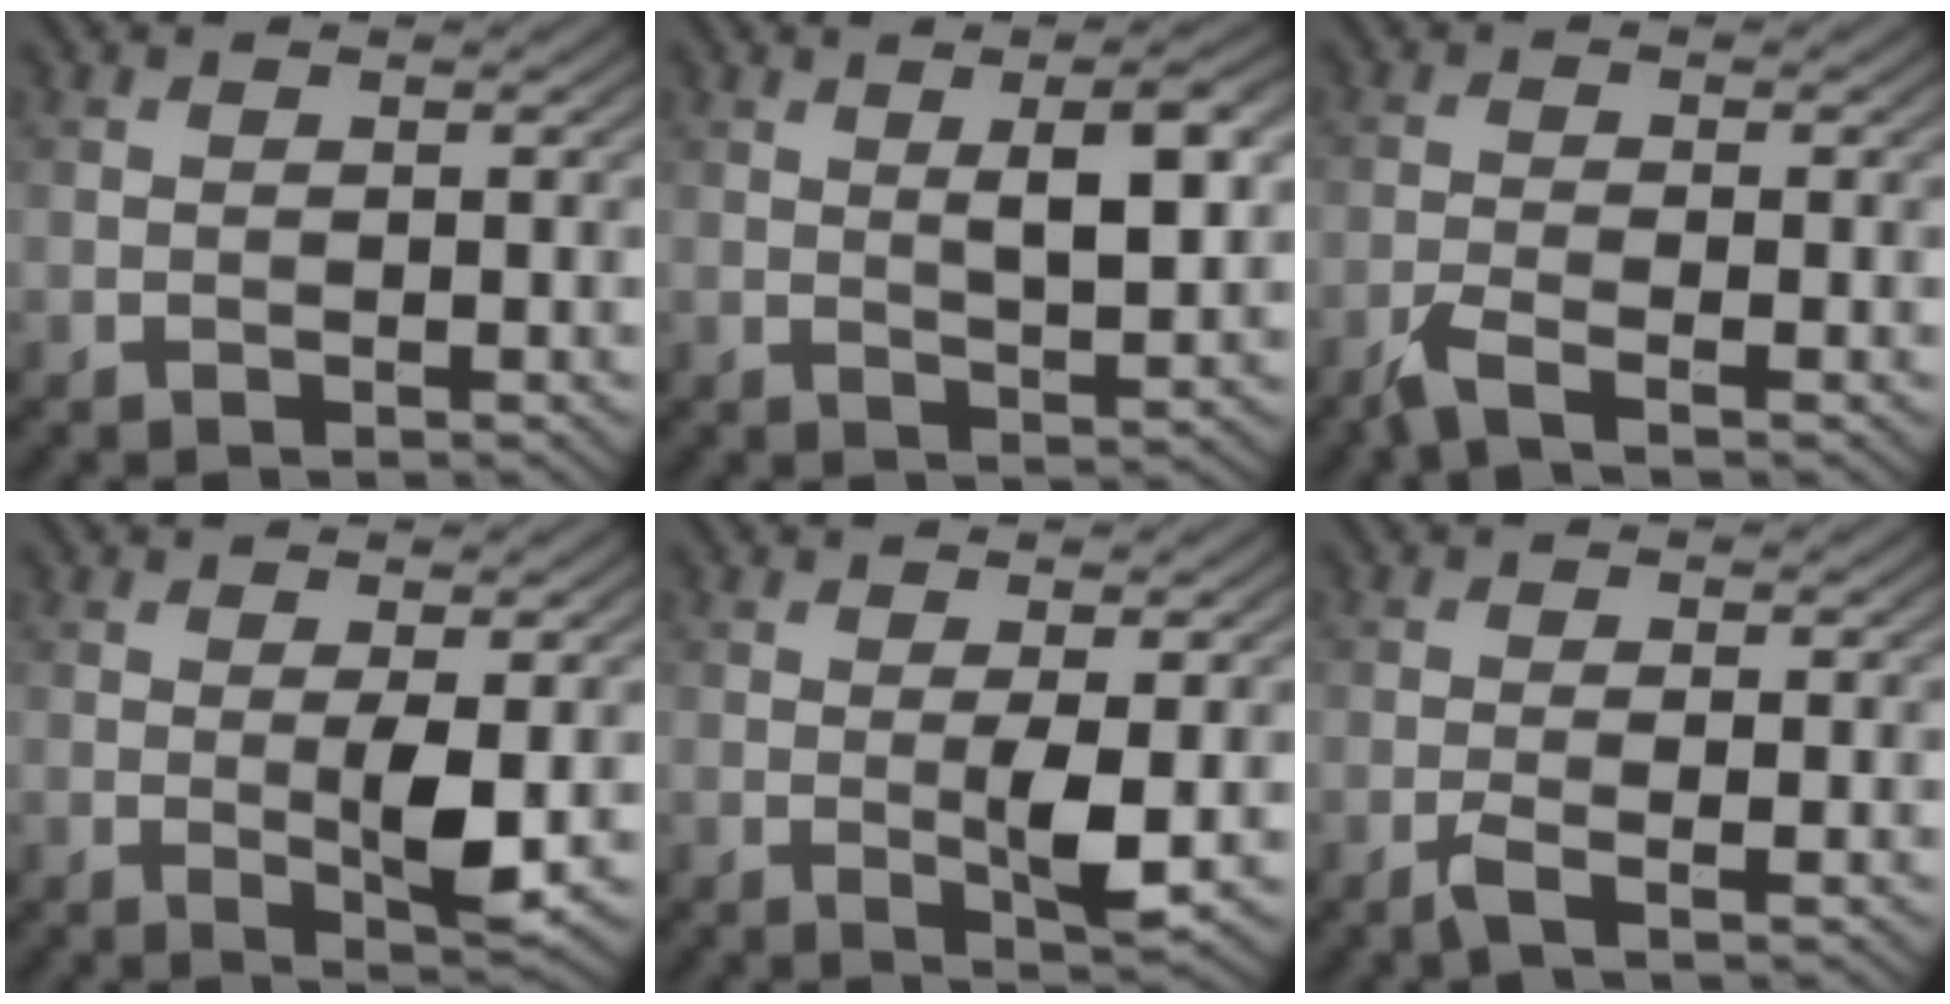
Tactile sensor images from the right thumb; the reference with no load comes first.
{"total": 6.4, "force": [1.8, 1.8, 5.9], "torque": [-0.094, 0.005, 0.031]}
{"total": 3.0, "force": [-2.1, 0.3, 2.2], "torque": [-0.045, 0.000, -0.056]}
{"total": 3.6, "force": [0.3, 0.7, 3.5], "torque": [-0.070, -0.008, 0.007]}
{"total": 3.1, "force": [0.2, 0.4, 3.1], "torque": [-0.064, -0.008, 0.005]}
{"total": 1.9, "force": [-0.9, 0.1, 1.7], "torque": [-0.037, 0.005, -0.025]}